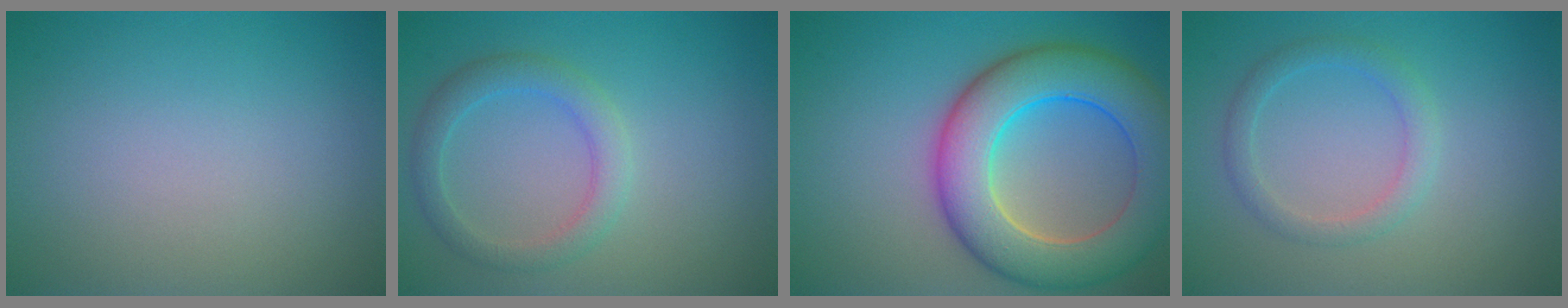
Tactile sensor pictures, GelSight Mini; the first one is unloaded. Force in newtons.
{"total": 2.9, "press": 2.9, "slide": 0.2}
{"total": 10.1, "press": 10.1, "slide": 0.3}
{"total": 2.1, "press": 2.1, "slide": 0.1}